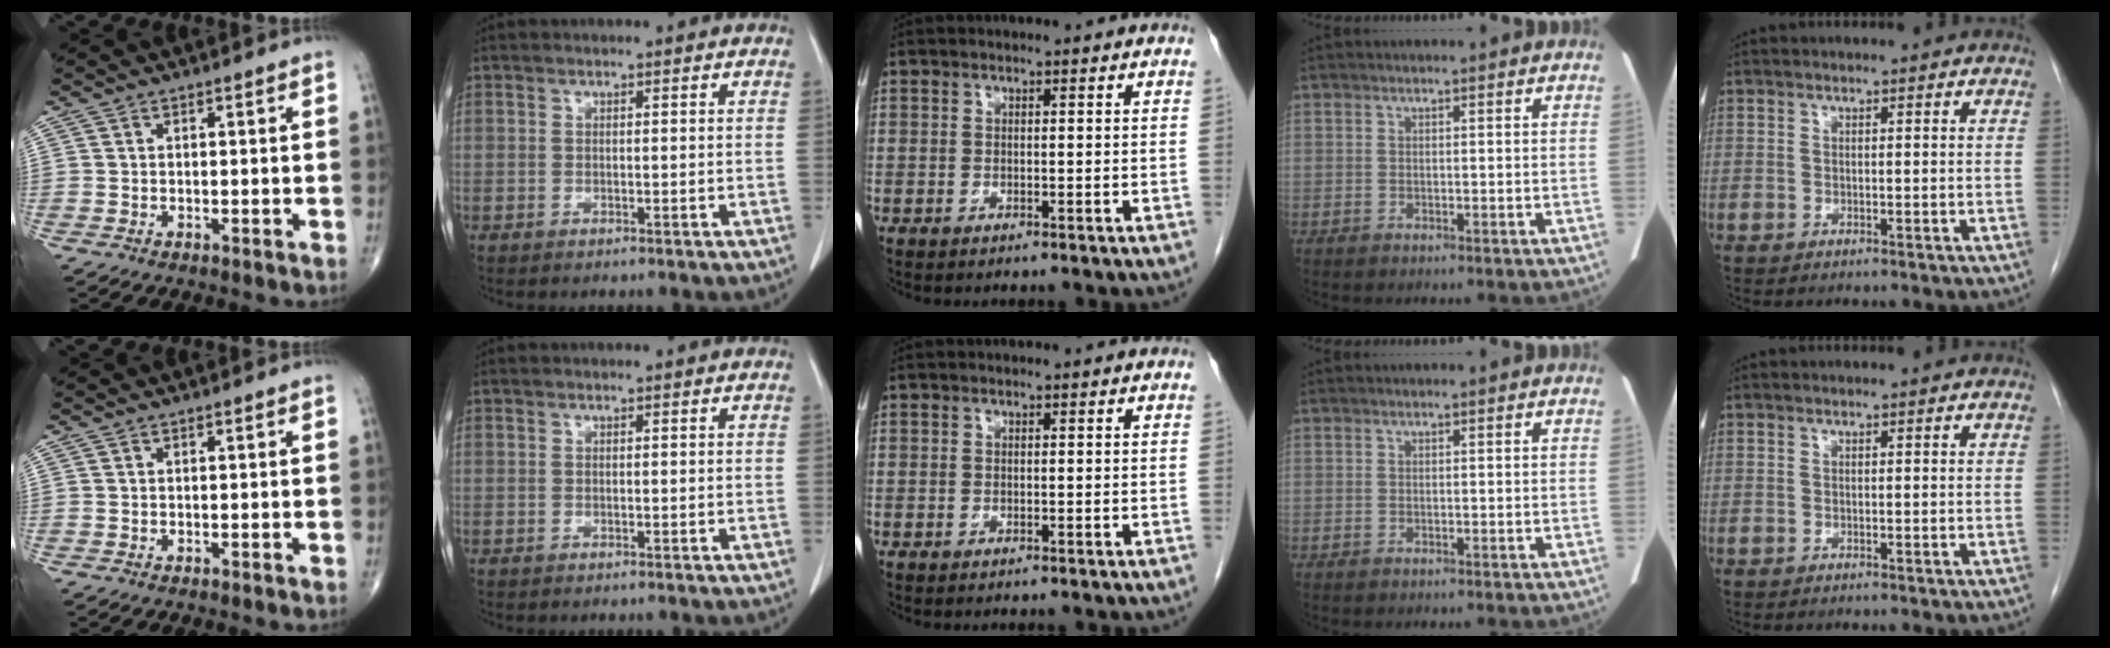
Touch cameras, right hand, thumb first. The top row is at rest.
{}